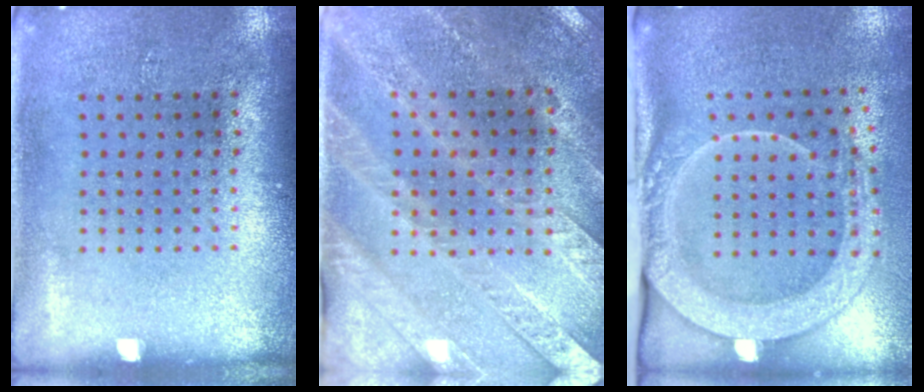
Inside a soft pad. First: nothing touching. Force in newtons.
{"total": 2.7, "press": 2.5, "slide": 1.0}
{"total": 2.7, "press": 2.1, "slide": 1.7}